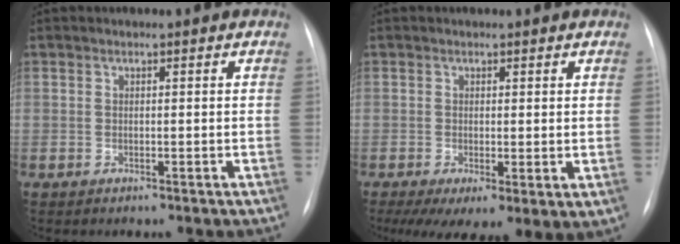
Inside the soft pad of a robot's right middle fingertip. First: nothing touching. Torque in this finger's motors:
{"motor_torque": [1.09, -1.05, 0.29, 0.11]}